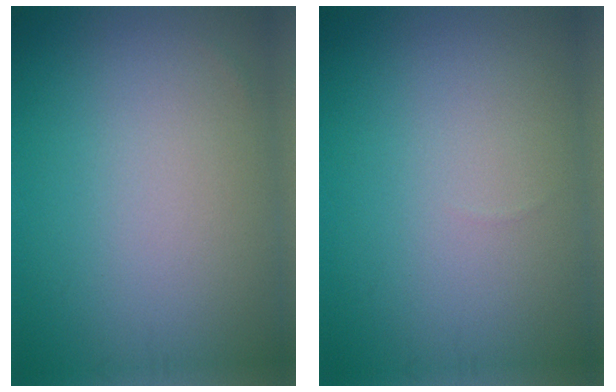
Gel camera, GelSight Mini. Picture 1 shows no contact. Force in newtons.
{"total": 0.0}